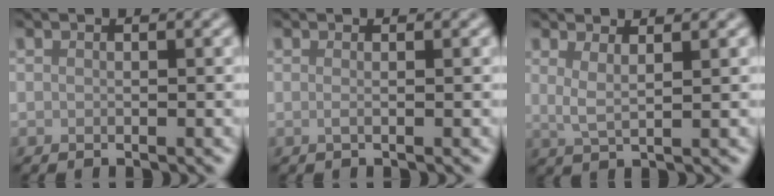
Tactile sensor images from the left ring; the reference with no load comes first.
{"total": 0.9, "force": [-0.3, 0.3, 0.8], "torque": [-0.012, -0.002, -0.010]}
{"total": 2.1, "force": [1.1, 0.6, 1.7], "torque": [-0.024, -0.004, 0.018]}